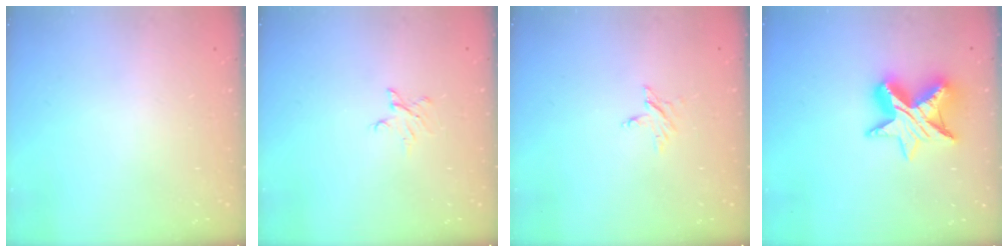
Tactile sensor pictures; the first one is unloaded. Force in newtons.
{"total": 3.5, "press": 3.5, "slide": 0.3}
{"total": 2.4, "press": 2.4, "slide": 0.2}
{"total": 12.9, "press": 12.9, "slide": 0.8}